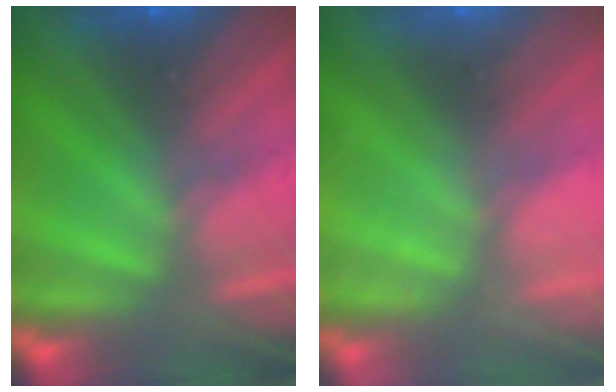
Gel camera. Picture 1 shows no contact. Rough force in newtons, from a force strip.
{"total": 2.3}